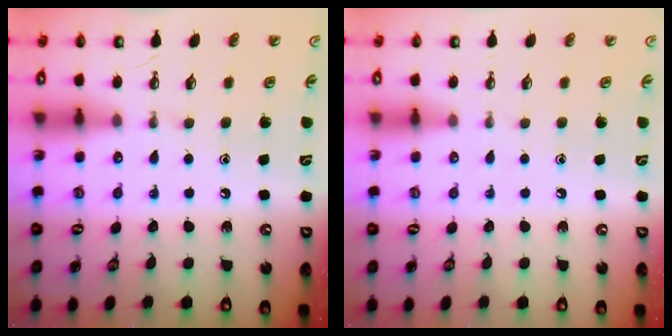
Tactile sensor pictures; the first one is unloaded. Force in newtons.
{"total": 0.0}